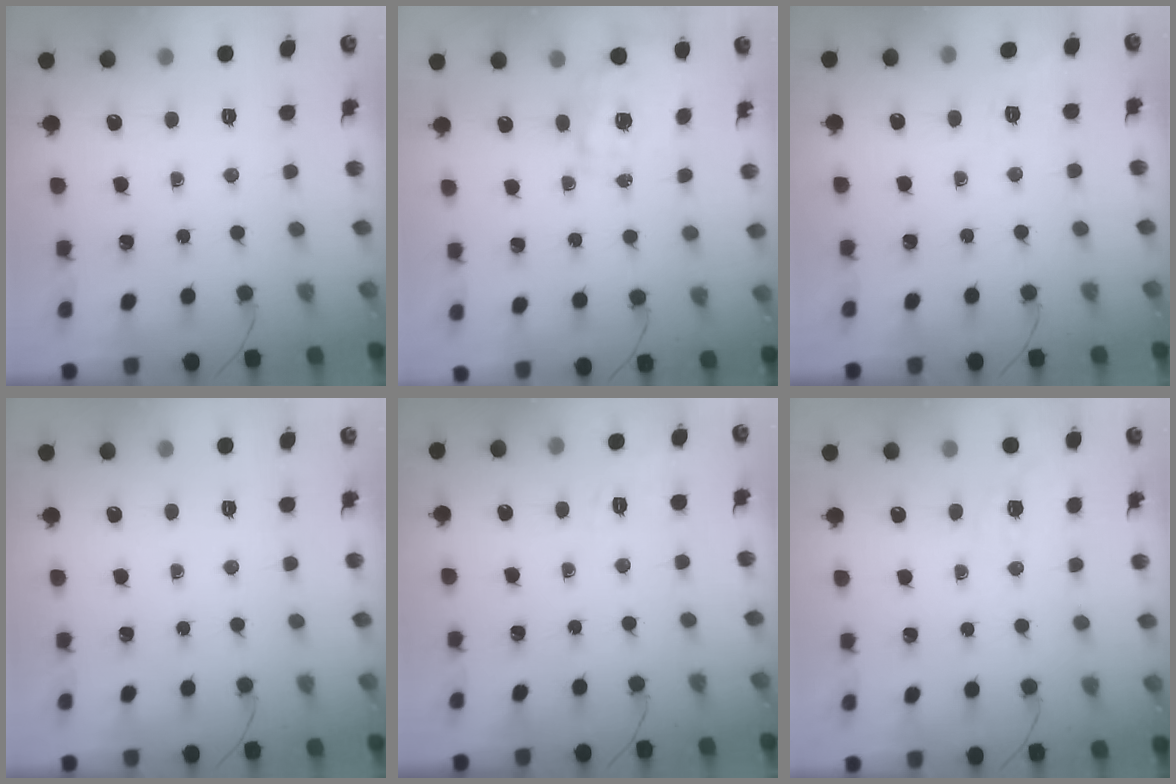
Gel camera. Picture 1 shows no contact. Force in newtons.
{"total": 1.9, "press": 1.9, "slide": 0.5}
{"total": 2.0, "press": 0.9, "slide": 1.8}
{"total": 0.0}
{"total": 3.6, "press": 3.0, "slide": 1.9}
{"total": 1.9, "press": 0.8, "slide": 1.8}